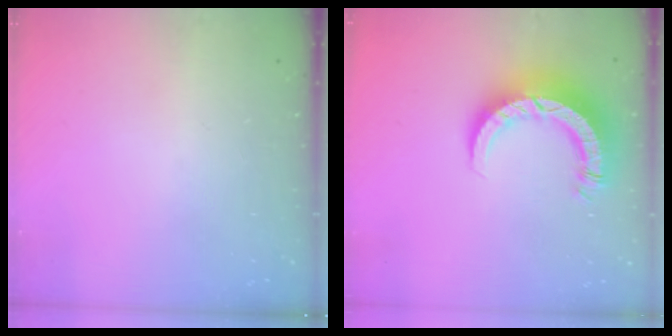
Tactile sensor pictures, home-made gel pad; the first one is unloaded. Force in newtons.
{"total": 10.0, "press": 10.0, "slide": 1.1}